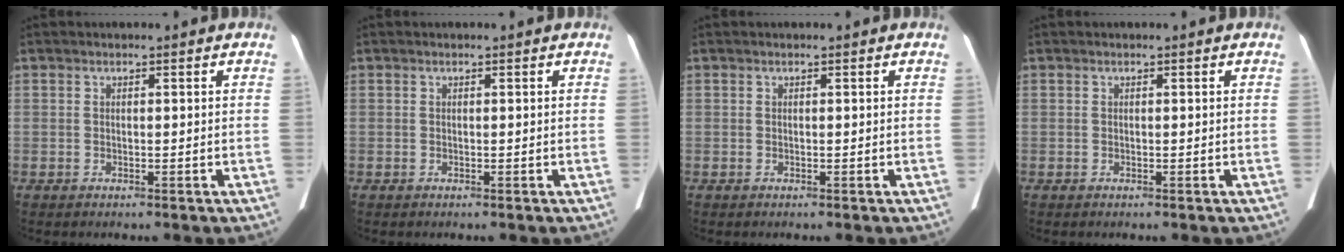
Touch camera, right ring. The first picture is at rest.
{"total": 0.0}
{"total": 0.0}
{"total": 0.0}